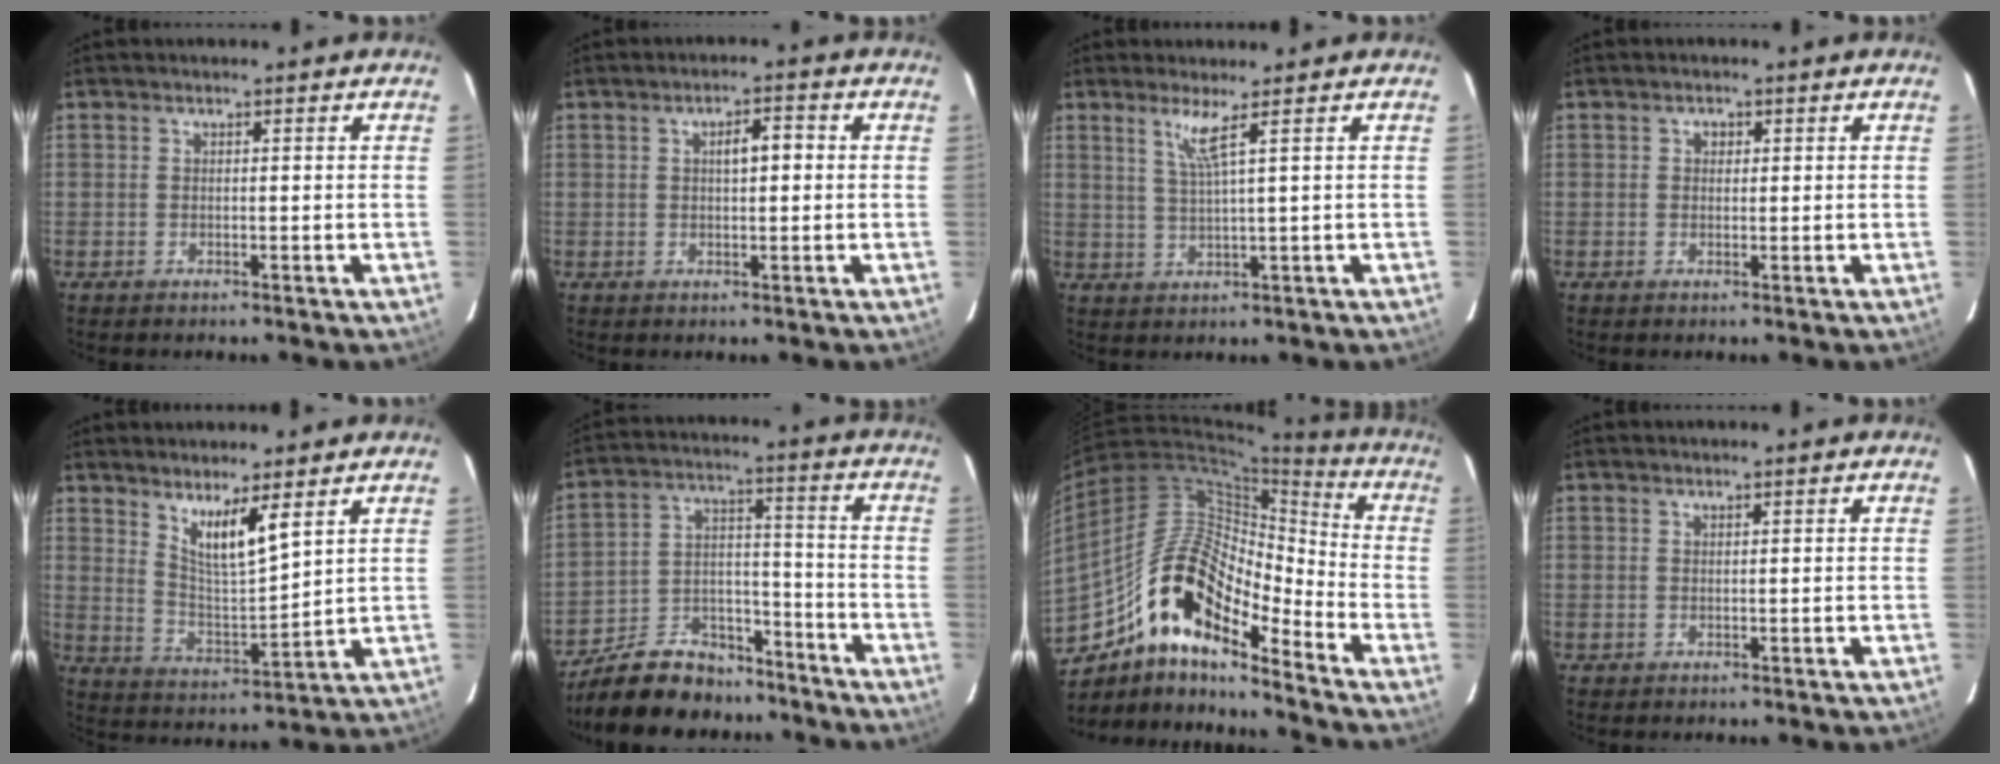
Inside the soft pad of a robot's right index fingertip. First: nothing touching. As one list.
[{"total": 3.5, "force": [0.6, 1.3, 3.2], "torque": [-0.055, 0.011, 0.011]}, {"total": 3.7, "force": [2.1, -1.1, 2.8], "torque": [-0.052, -0.010, 0.042]}, {"total": 1.3, "force": [0.3, 1.2, 0.4], "torque": [-0.006, 0.006, 0.004]}, {"total": 8.5, "force": [5.5, 1.3, 6.4], "torque": [-0.113, -0.012, 0.107]}, {"total": 15.4, "force": [-12.7, 7.4, 4.6], "torque": [-0.109, 0.040, -0.195]}, {"total": 17.3, "force": [-11.2, 5.9, 11.8], "torque": [-0.203, 0.009, -0.219]}, {"total": 0.0}]